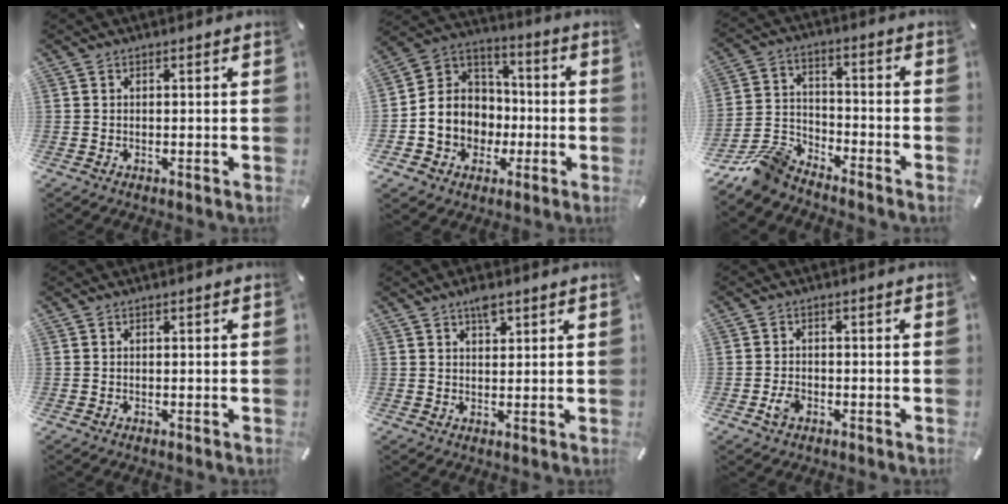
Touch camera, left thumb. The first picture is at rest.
{"total": 11.3, "force": [-3.2, 10.6, 2.0], "torque": [-0.050, 0.008, -0.054]}
{"total": 10.8, "force": [-9.6, 3.7, 3.3], "torque": [-0.064, 0.046, -0.186]}
{"total": 0.0}
{"total": 3.6, "force": [2.2, 1.8, 2.2], "torque": [-0.033, -0.004, 0.036]}
{"total": 3.0, "force": [-1.4, 2.0, 1.7], "torque": [-0.036, 0.004, -0.025]}